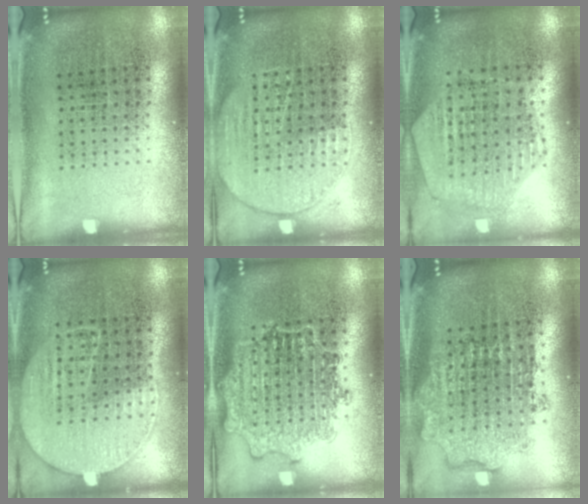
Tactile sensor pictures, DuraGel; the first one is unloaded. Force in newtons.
{"total": 2.0, "press": 1.9, "slide": 0.3}
{"total": 1.1, "press": 1.1, "slide": 0.1}
{"total": 1.2, "press": 1.0, "slide": 0.6}
{"total": 3.0, "press": 3.0, "slide": 0.4}
{"total": 1.9, "press": 1.5, "slide": 1.2}